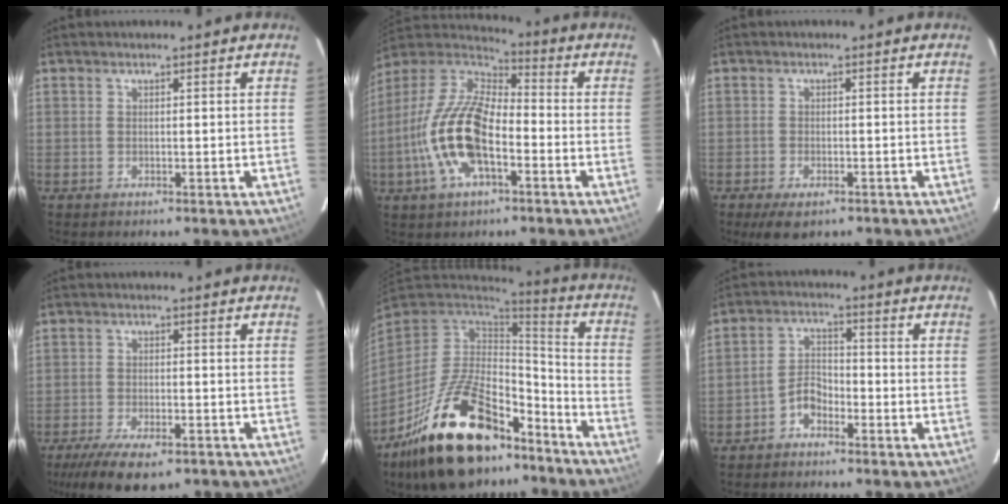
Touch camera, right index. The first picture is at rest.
{"total": 17.6, "force": [-5.2, 8.0, 14.8], "torque": [-0.309, -0.004, -0.103]}
{"total": 5.4, "force": [-3.6, 2.4, 3.3], "torque": [-0.076, -0.021, -0.059]}
{"total": 13.1, "force": [-9.6, 4.5, 7.8], "torque": [-0.171, -0.040, -0.153]}
{"total": 26.3, "force": [-17.4, 11.9, 15.8], "torque": [-0.306, 0.002, -0.267]}
{"total": 4.3, "force": [-3.1, 2.4, 1.9], "torque": [-0.042, 0.016, -0.059]}